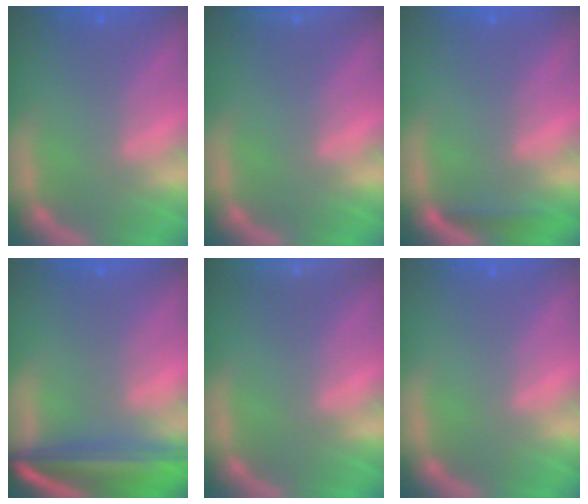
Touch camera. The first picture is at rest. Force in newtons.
{"total": 1.9}
{"total": 1.4}
{"total": 10.1}
{"total": 6.5}
{"total": 0.0}